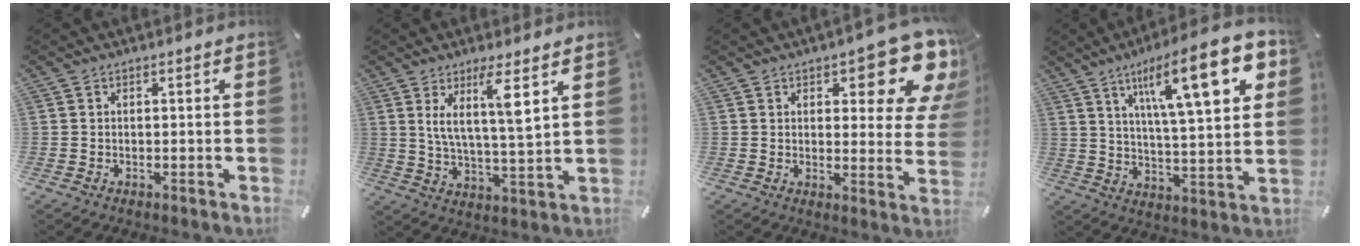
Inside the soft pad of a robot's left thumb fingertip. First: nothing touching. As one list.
[{"total": 9.5, "force": [4.7, 1.8, 8.1], "torque": [-0.137, -0.018, 0.073]}, {"total": 14.5, "force": [8.4, 5.7, 10.3], "torque": [-0.120, -0.068, 0.142]}, {"total": 20.8, "force": [9.9, 5.6, 17.4], "torque": [-0.269, -0.040, 0.143]}]